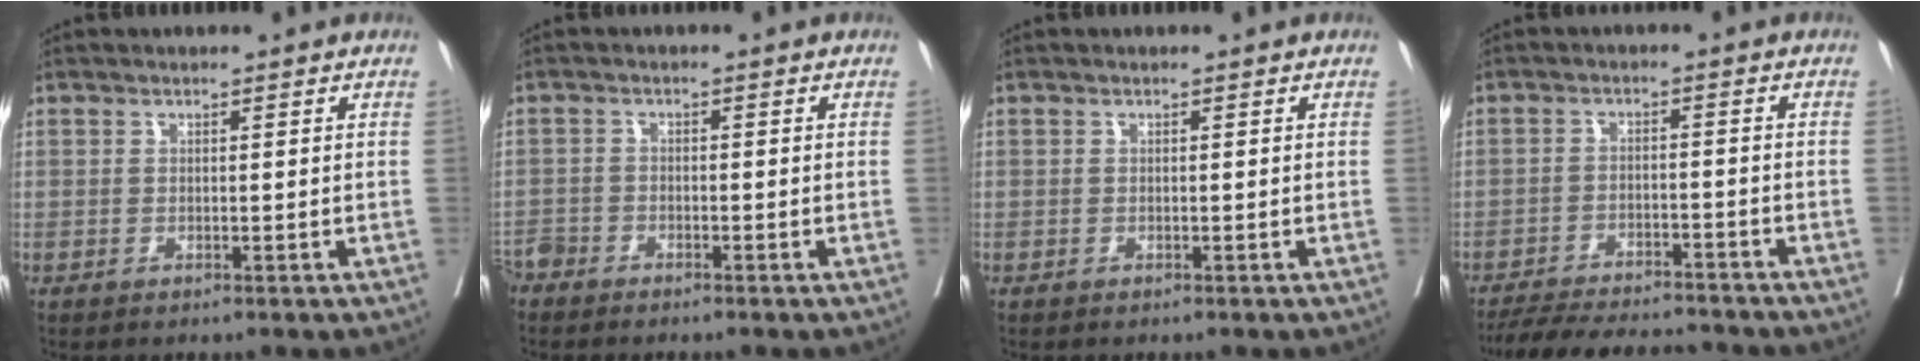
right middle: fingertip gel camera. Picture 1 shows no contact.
{"total": 2.5, "force": [-2.4, 0.8, 0.1], "torque": [0.004, -0.003, -0.049]}
{"total": 0.0}
{"total": 13.9, "force": [-12.8, 2.3, 4.8], "torque": [-0.082, -0.006, -0.183]}